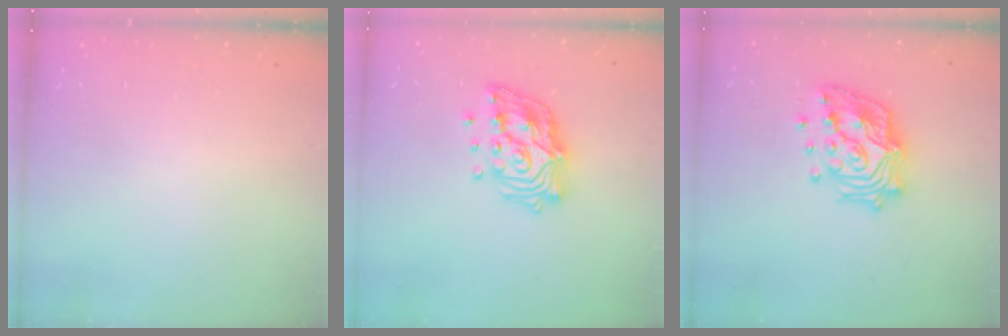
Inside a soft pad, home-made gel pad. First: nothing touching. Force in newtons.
{"total": 15.1, "press": 15.1, "slide": 1.2}
{"total": 18.8, "press": 18.7, "slide": 1.6}